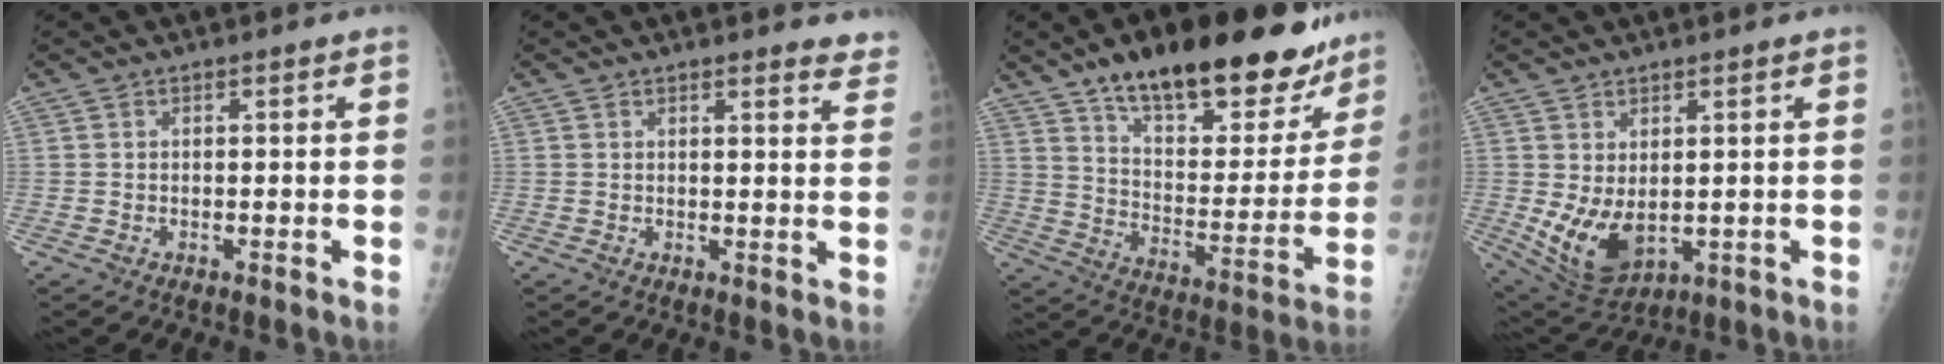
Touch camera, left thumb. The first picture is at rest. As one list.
[{"total": 5.5, "force": [5.1, 1.1, 1.9], "torque": [-0.001, -0.026, 0.040]}, {"total": 29.8, "force": [21.1, 11.3, 17.8], "torque": [-0.222, -0.072, 0.311]}, {"total": 9.1, "force": [0.3, 5.2, 7.5], "torque": [-0.124, -0.019, 0.031]}]